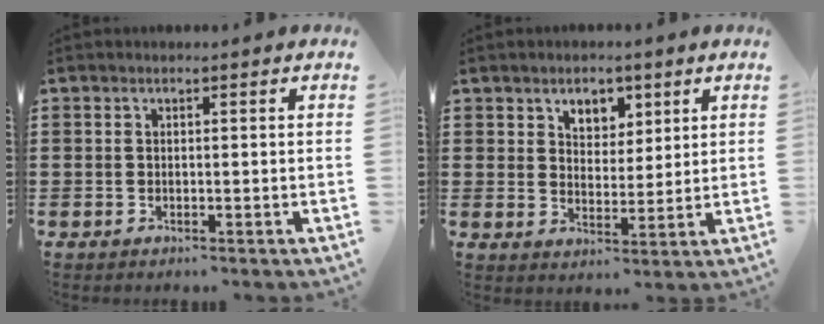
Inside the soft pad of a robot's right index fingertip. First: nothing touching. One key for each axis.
{"total": 4.5, "fx": 2.8, "fy": 3.1, "fz": 1.6, "tx": -0.038, "ty": 0.010, "tz": 0.050}